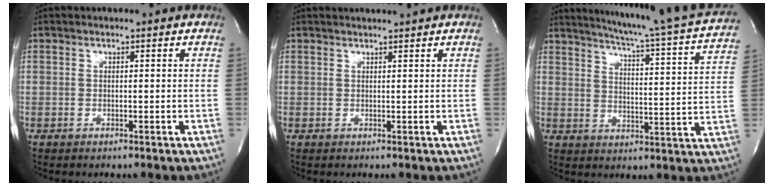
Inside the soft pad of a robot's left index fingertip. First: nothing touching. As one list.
[{"total": 2.2, "force": [2.0, -0.5, 0.7], "torque": [-0.007, 0.004, 0.028]}, {"total": 22.7, "force": [20.7, -0.6, 9.4], "torque": [-0.146, -0.071, 0.253]}]